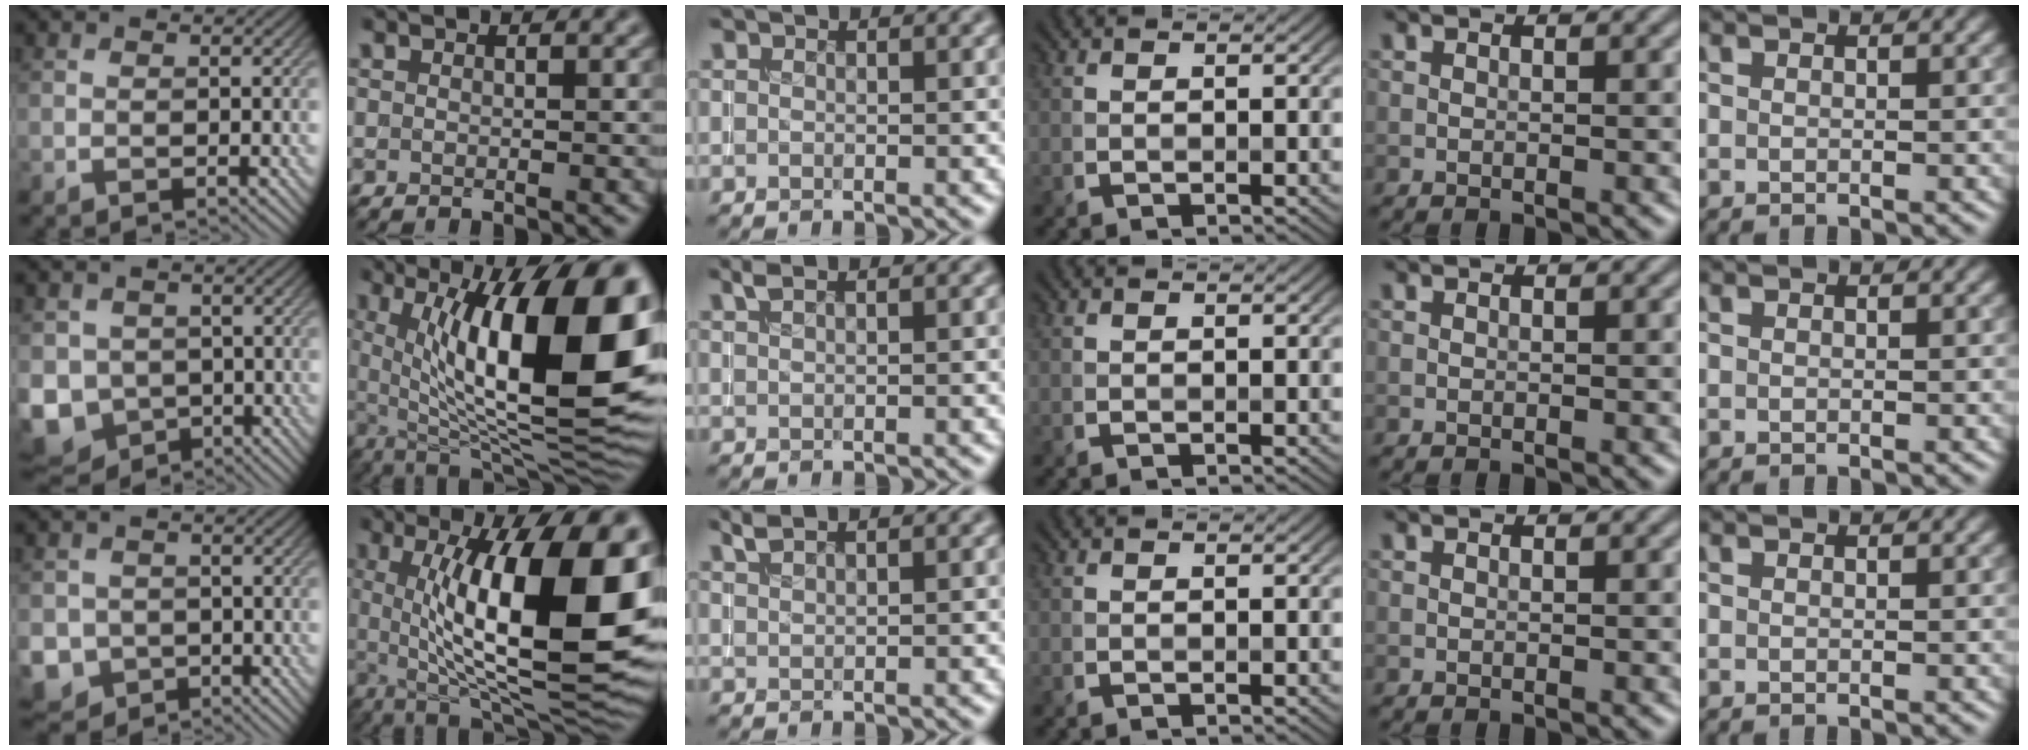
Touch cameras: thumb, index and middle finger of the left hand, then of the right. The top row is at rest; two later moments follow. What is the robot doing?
{"motion": "insert", "object": "coin"}